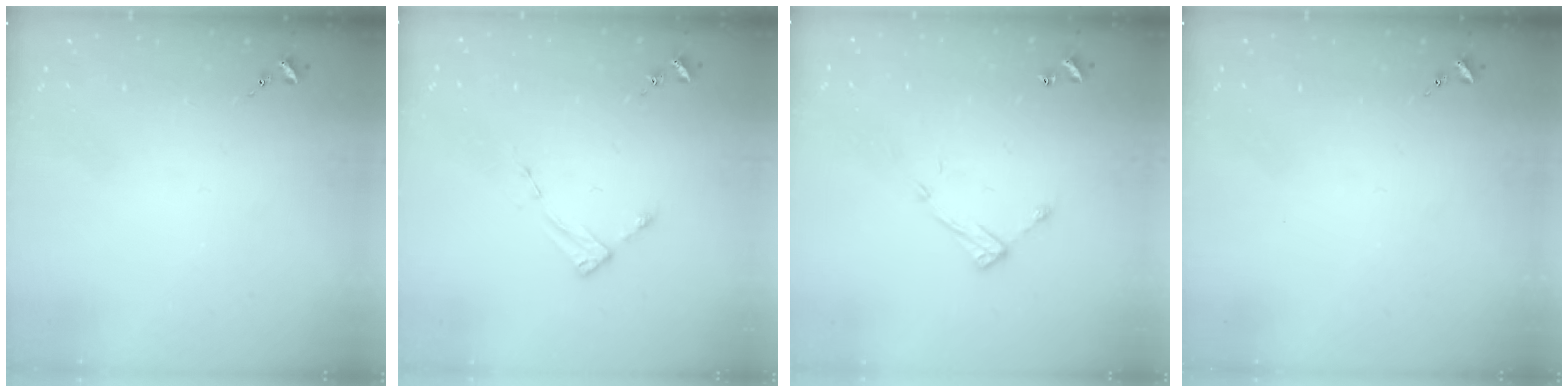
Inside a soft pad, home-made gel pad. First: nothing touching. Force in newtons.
{"total": 3.0, "press": 3.0, "slide": 0.5}
{"total": 8.6, "press": 8.6, "slide": 0.4}
{"total": 0.0}